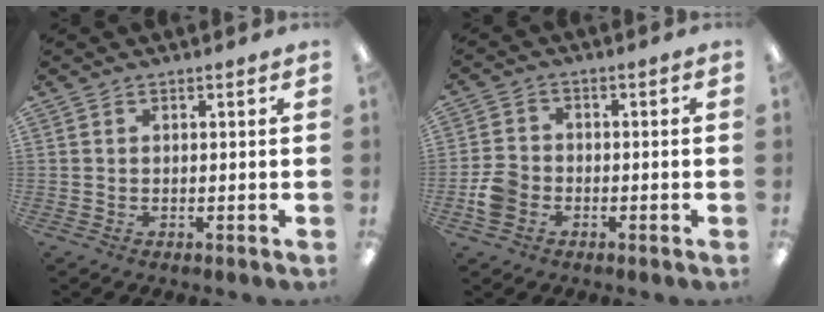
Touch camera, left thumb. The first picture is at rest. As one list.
[{"total": 5.8, "force": [-2.2, 4.4, 2.9], "torque": [-0.057, 0.013, -0.040]}]